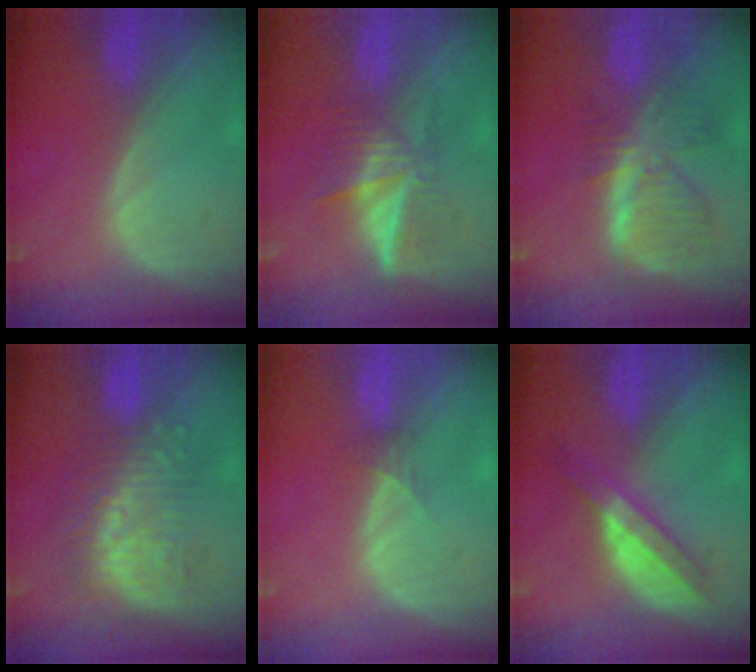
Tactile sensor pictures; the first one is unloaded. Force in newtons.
{"total": 6.0, "press": 5.3, "slide": 2.9}
{"total": 7.7, "press": 7.0, "slide": 3.3}
{"total": 8.9, "press": 8.4, "slide": 2.9}
{"total": 1.3, "press": 1.0, "slide": 0.8}
{"total": 6.1, "press": 5.4, "slide": 2.9}